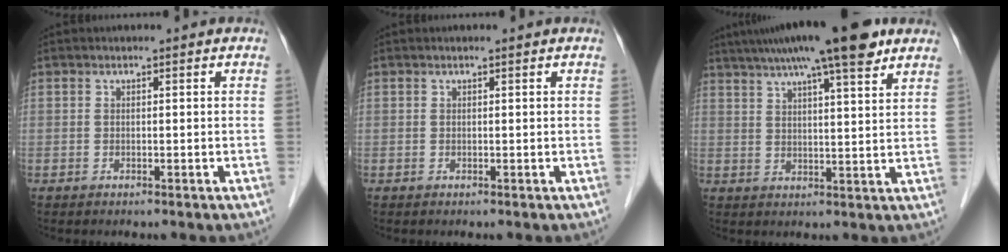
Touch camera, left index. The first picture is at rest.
{"total": 0.0}
{"total": 15.7, "force": [11.5, 1.4, 10.6], "torque": [-0.176, 0.034, 0.164]}